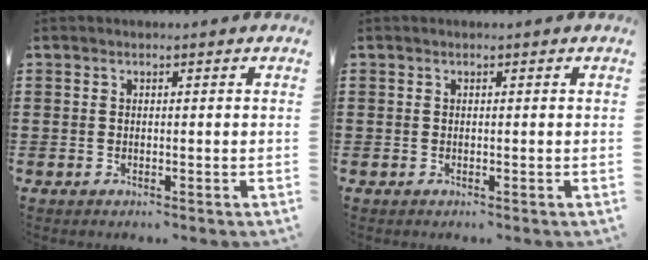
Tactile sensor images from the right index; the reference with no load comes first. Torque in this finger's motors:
{"motor_torque": [0.00, 0.00, 0.00, 0.00]}